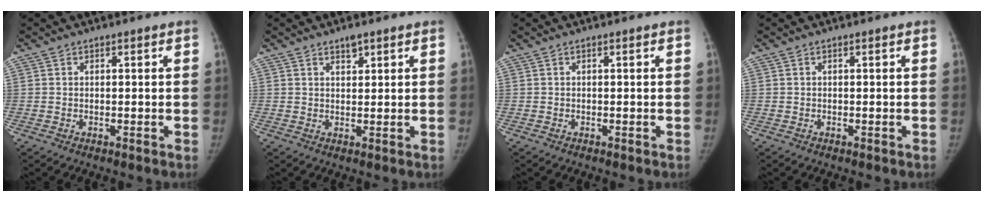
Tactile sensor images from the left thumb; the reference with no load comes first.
{"total": 2.2, "force": [1.6, 1.0, 1.1], "torque": [-0.007, -0.011, 0.027]}
{"total": 0.0}
{"total": 0.0}